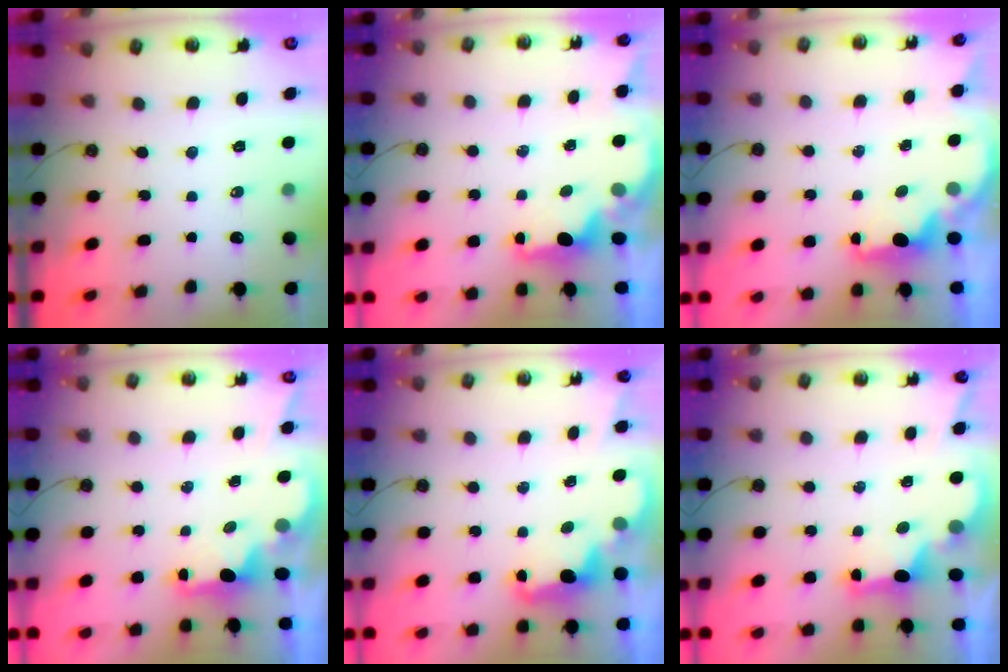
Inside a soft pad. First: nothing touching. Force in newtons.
{"total": 1.6, "press": 1.5, "slide": 0.5}
{"total": 2.2, "press": 2.1, "slide": 0.8}
{"total": 1.9, "press": 1.7, "slide": 0.7}
{"total": 3.4, "press": 3.3, "slide": 0.8}
{"total": 2.9, "press": 2.8, "slide": 0.9}